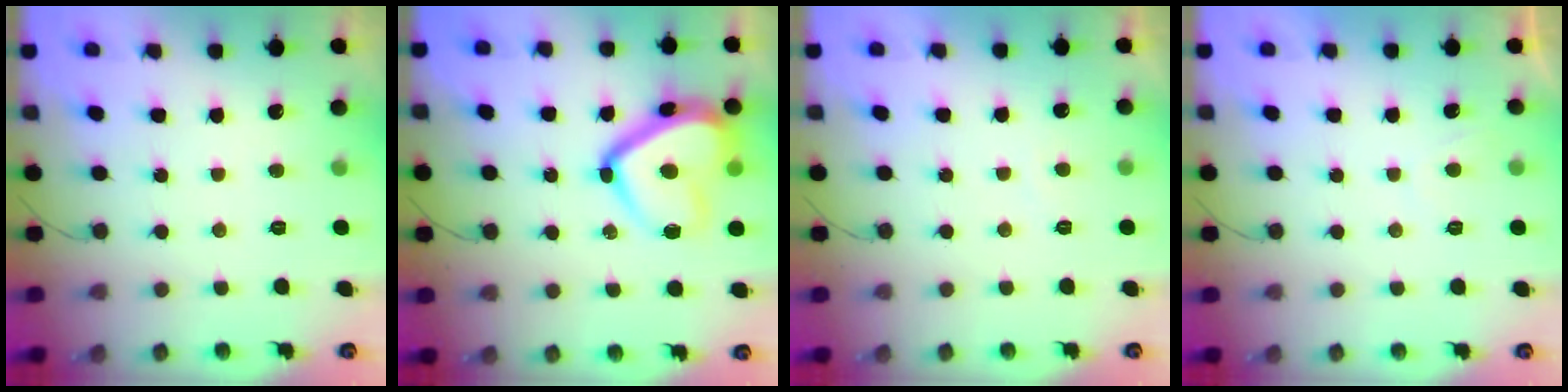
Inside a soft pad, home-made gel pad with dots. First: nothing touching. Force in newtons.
{"total": 17.6, "press": 17.6, "slide": 1.3}
{"total": 0.9, "press": 0.8, "slide": 0.4}
{"total": 0.7, "press": 0.4, "slide": 0.5}